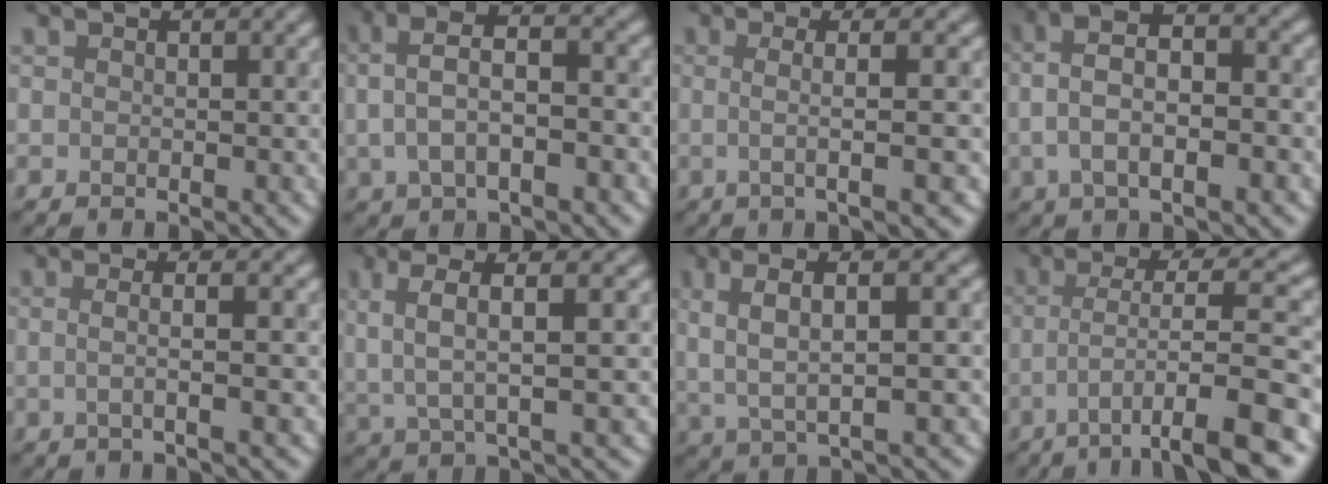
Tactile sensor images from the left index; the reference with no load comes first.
{"total": 5.5, "force": [0.1, 2.7, 4.9], "torque": [-0.095, 0.019, -0.001]}
{"total": 4.5, "force": [0.0, 1.1, 4.3], "torque": [-0.059, 0.002, -0.005]}
{"total": 6.9, "force": [0.0, 3.2, 6.1], "torque": [-0.117, 0.017, -0.003]}
{"total": 3.9, "force": [0.3, 1.4, 3.6], "torque": [-0.041, 0.003, -0.015]}
{"total": 5.6, "force": [2.4, 1.2, 4.9], "torque": [-0.094, 0.013, 0.046]}
{"total": 5.7, "force": [2.1, 1.4, 5.1], "torque": [-0.094, 0.014, 0.038]}
{"total": 9.2, "force": [-3.2, 1.6, 8.5], "torque": [-0.129, 0.022, -0.049]}